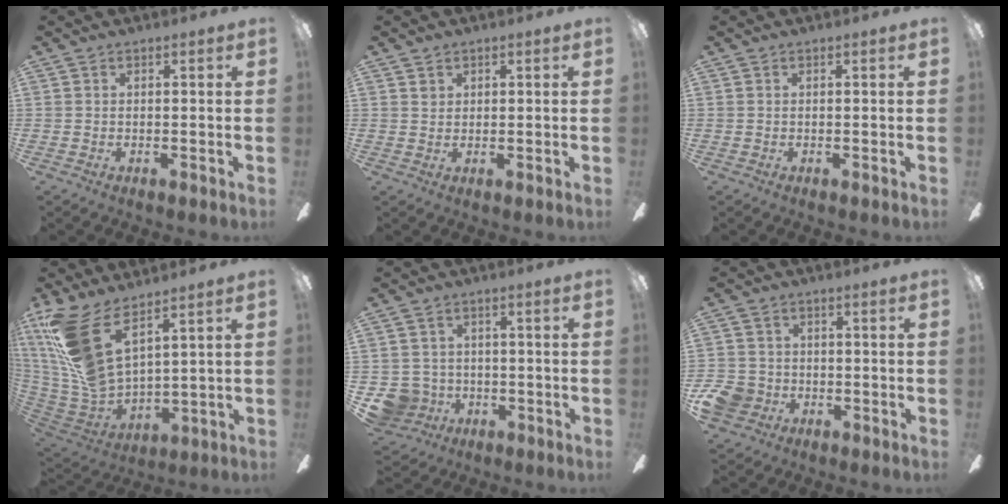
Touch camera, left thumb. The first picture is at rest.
{"total": 1.4, "force": [0.9, 1.0, 0.3], "torque": [0.002, -0.001, 0.016]}
{"total": 0.0}
{"total": 19.0, "force": [10.3, 7.6, 14.1], "torque": [-0.322, -0.066, 0.179]}
{"total": 6.7, "force": [-1.5, 6.4, 1.0], "torque": [-0.049, 0.006, -0.025]}
{"total": 7.8, "force": [-2.6, 6.8, 2.8], "torque": [-0.073, 0.025, -0.048]}